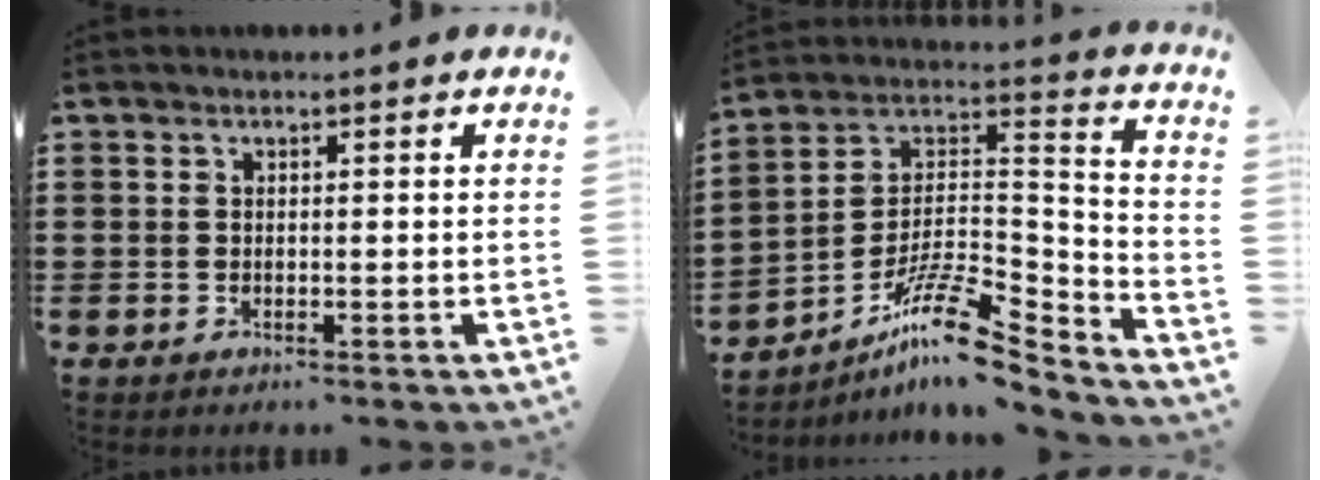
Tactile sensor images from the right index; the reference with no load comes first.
{"total": 12.4, "force": [-9.0, 2.7, 8.1], "torque": [-0.154, 0.015, -0.174]}